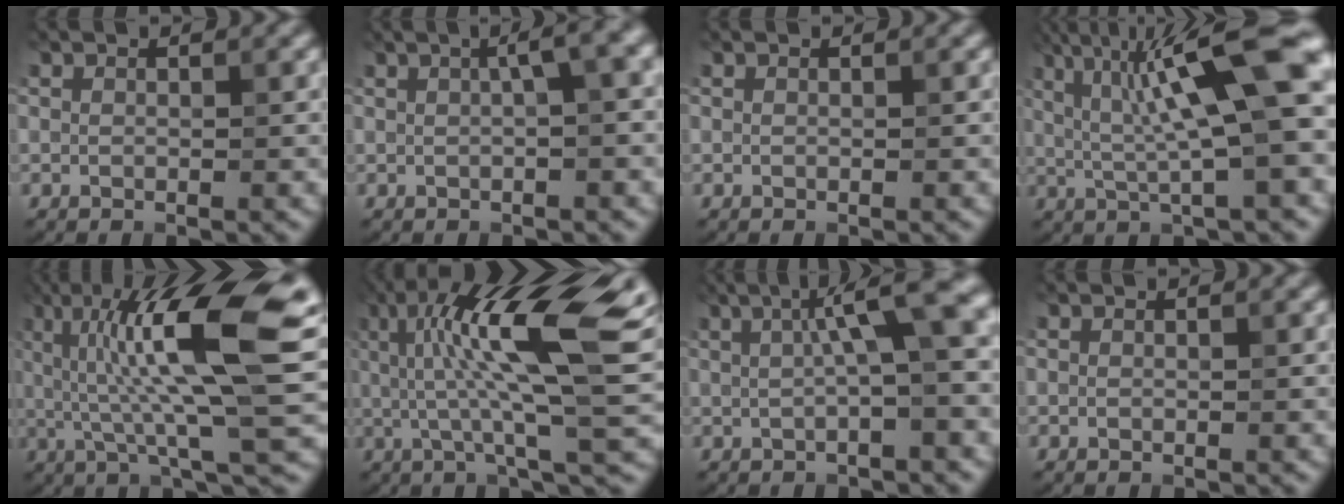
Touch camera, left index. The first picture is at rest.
{"total": 4.0, "force": [0.9, 1.0, 3.8], "torque": [-0.046, 0.023, 0.010]}
{"total": 0.0}
{"total": 12.2, "force": [3.0, 2.1, 11.6], "torque": [-0.186, 0.012, 0.047]}
{"total": 13.8, "force": [3.3, 3.1, 13.1], "torque": [-0.221, 0.017, 0.050]}
{"total": 13.5, "force": [2.8, 2.6, 12.9], "torque": [-0.216, 0.018, 0.045]}
{"total": 7.4, "force": [1.7, 1.5, 7.1], "torque": [-0.091, 0.024, 0.018]}
{"total": 0.0}